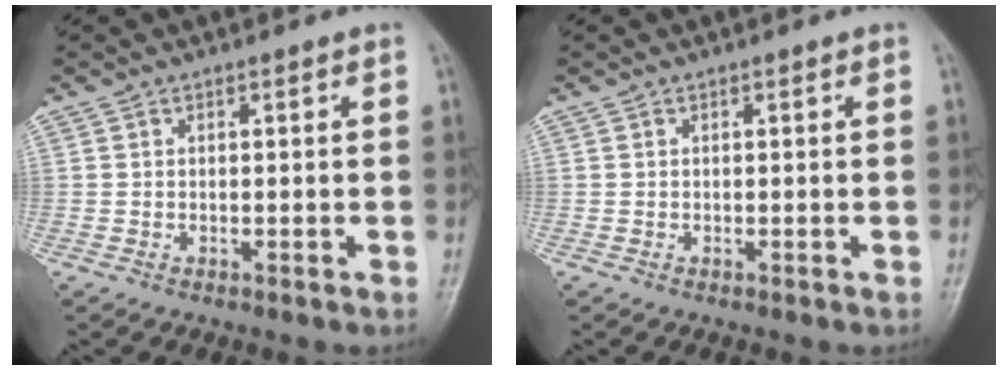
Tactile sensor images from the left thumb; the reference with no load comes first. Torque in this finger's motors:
{"motor_torque": [-0.03, 0.04, -0.05, -0.09, 0.00]}